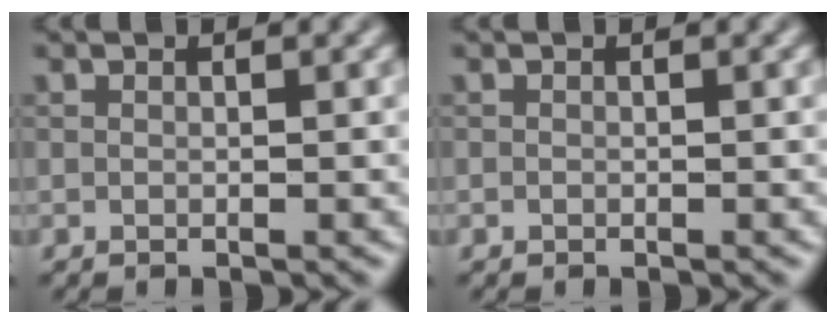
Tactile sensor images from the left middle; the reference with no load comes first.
{"total": 0.0}